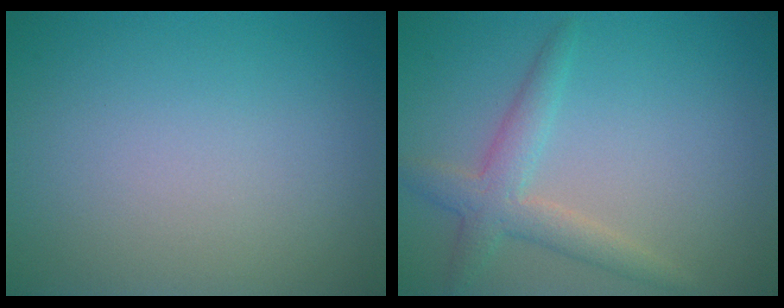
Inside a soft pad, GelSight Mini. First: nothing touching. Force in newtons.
{"total": 3.1, "press": 3.1, "slide": 0.1}